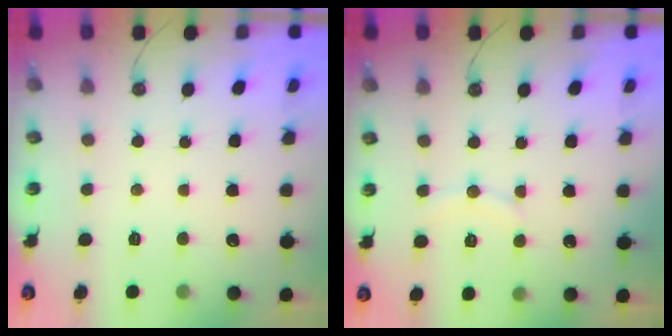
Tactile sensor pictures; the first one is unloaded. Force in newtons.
{"total": 5.7, "press": 5.7, "slide": 0.6}